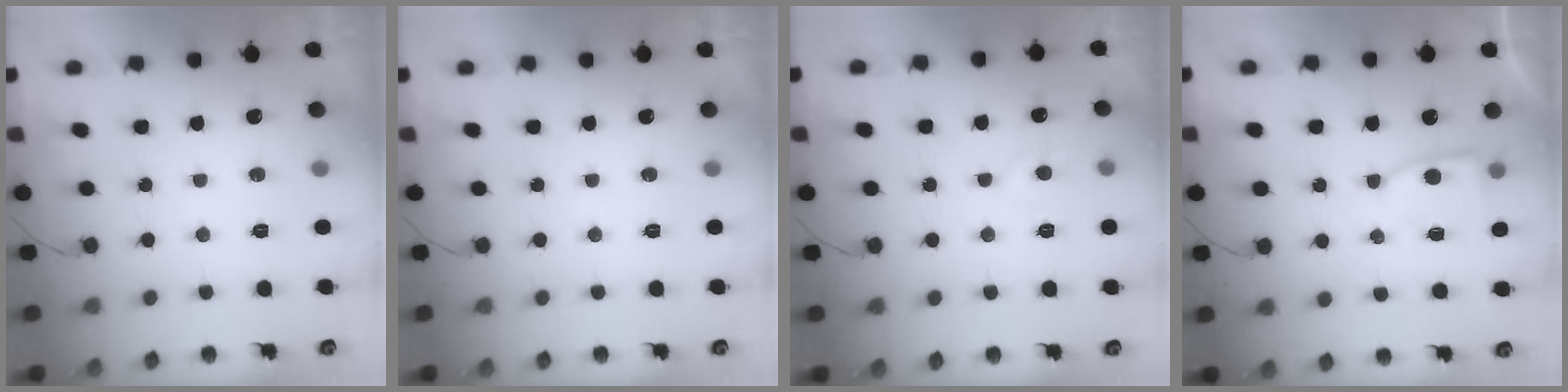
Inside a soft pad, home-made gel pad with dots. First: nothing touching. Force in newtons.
{"total": 0.0}
{"total": 4.3, "press": 4.2, "slide": 0.4}
{"total": 5.0, "press": 5.0, "slide": 0.4}